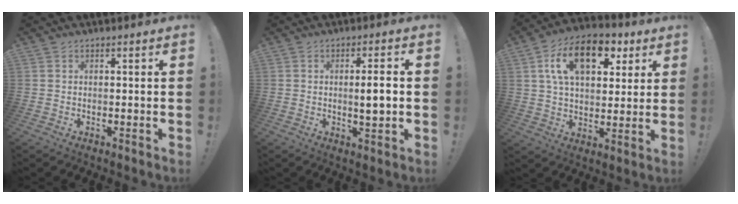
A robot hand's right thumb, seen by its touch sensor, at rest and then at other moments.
{"total": 5.5, "force": [0.1, 0.8, 5.4], "torque": [-0.072, -0.008, -0.006]}
{"total": 17.1, "force": [7.3, 10.1, 11.7], "torque": [-0.183, -0.019, 0.129]}